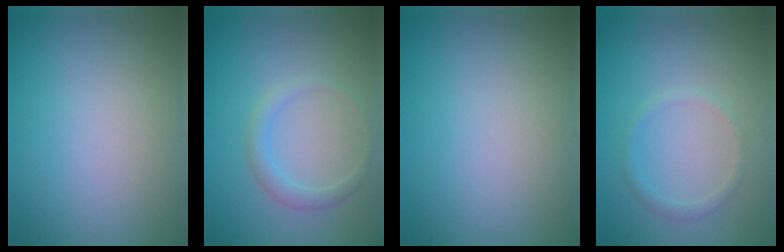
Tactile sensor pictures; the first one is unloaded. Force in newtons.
{"total": 1.6, "press": 1.6, "slide": 0.1}
{"total": 0.0}
{"total": 1.1, "press": 1.1, "slide": 0.0}